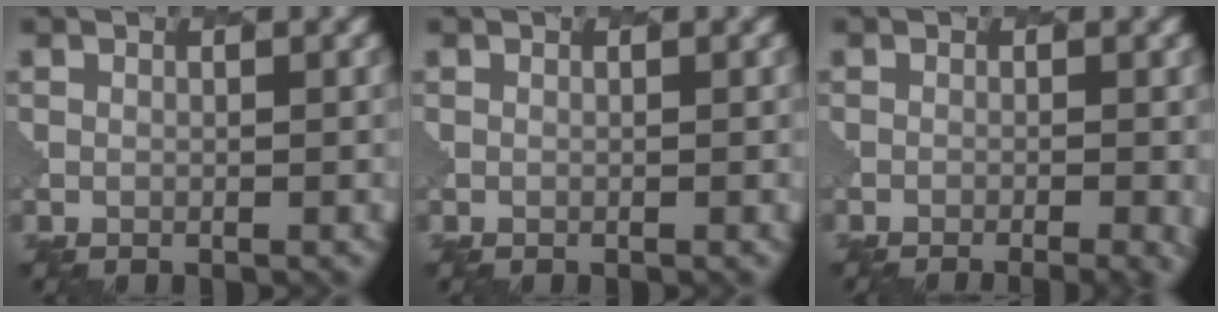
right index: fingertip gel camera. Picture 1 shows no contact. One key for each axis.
{"total": 0.0}
{"total": 4.3, "fx": -1.9, "fy": 1.7, "fz": 3.5, "tx": -0.026, "ty": 0.007, "tz": -0.020}